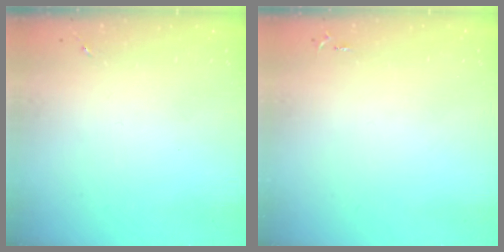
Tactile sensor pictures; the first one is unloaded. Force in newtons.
{"total": 2.6, "press": 2.6, "slide": 0.3}